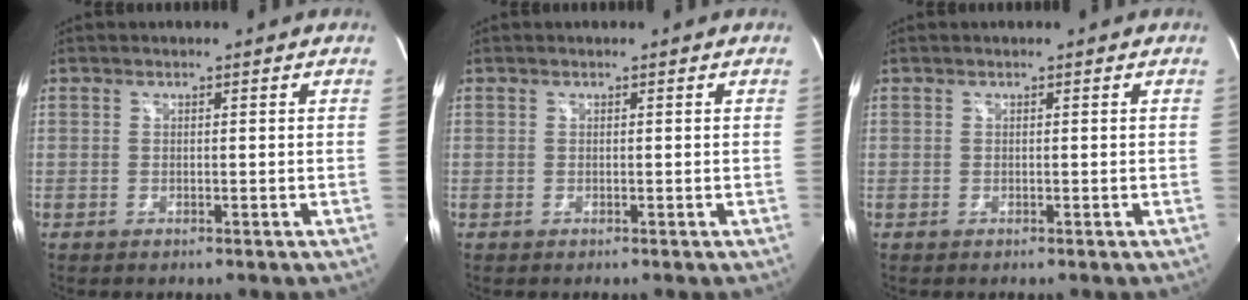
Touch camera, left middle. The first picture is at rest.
{"total": 0.0}
{"total": 0.0}